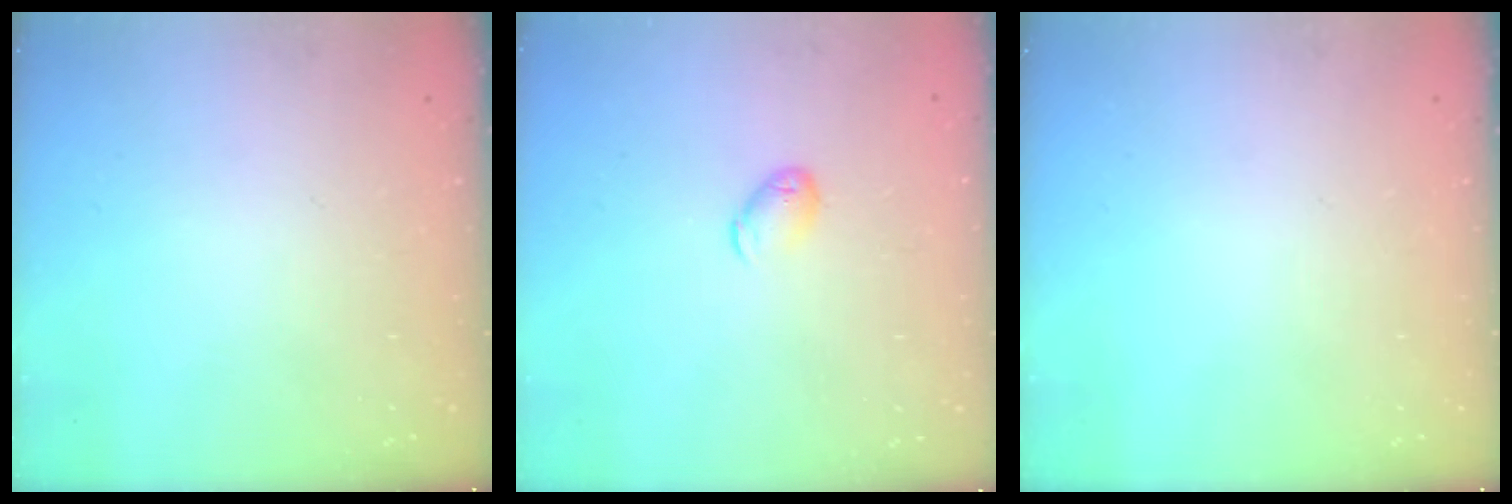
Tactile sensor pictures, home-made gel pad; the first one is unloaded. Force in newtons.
{"total": 6.2, "press": 6.1, "slide": 1.1}
{"total": 0.0}